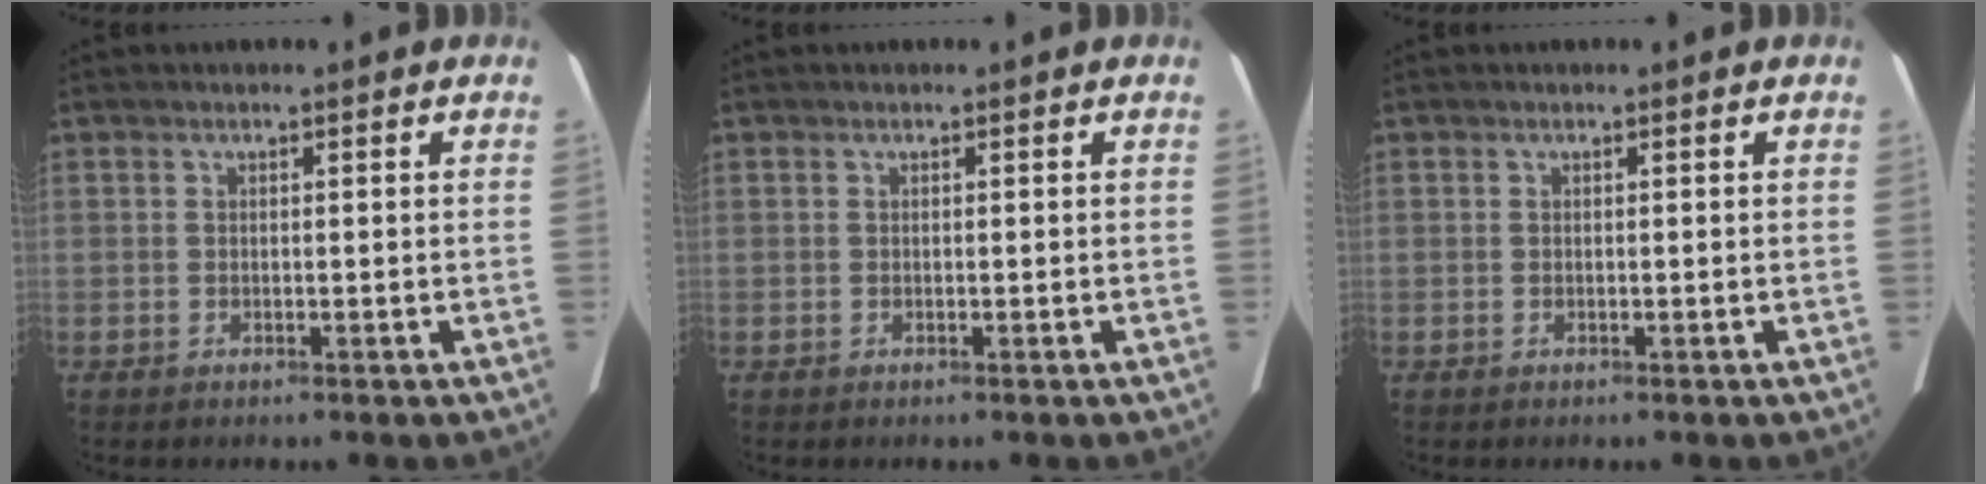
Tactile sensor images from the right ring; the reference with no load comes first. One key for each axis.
{"total": 0.0}
{"total": 0.0}